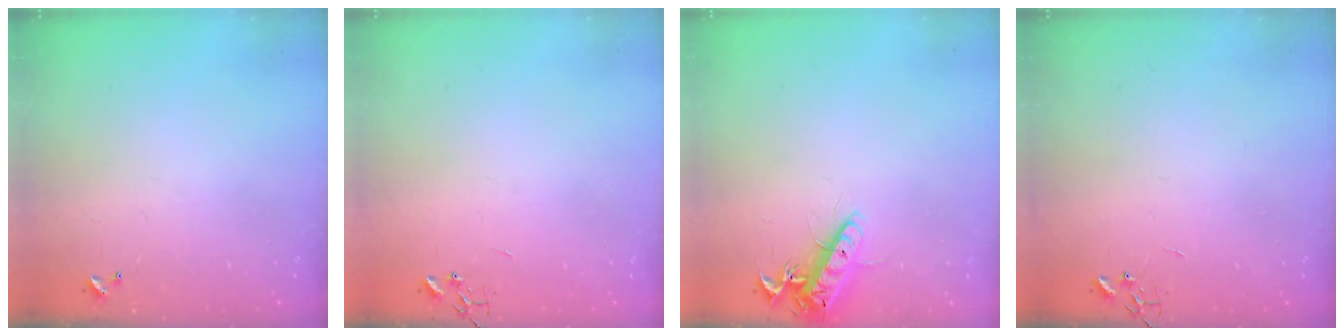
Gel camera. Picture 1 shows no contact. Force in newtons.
{"total": 0.0}
{"total": 14.2, "press": 14.2, "slide": 1.4}
{"total": 0.0}